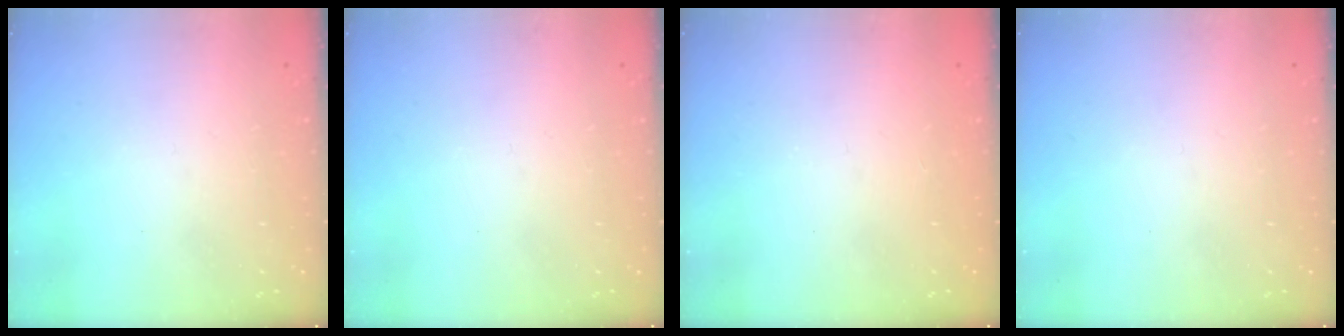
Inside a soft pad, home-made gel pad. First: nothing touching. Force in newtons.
{"total": 0.0}
{"total": 1.3, "press": 1.0, "slide": 0.7}
{"total": 0.0}